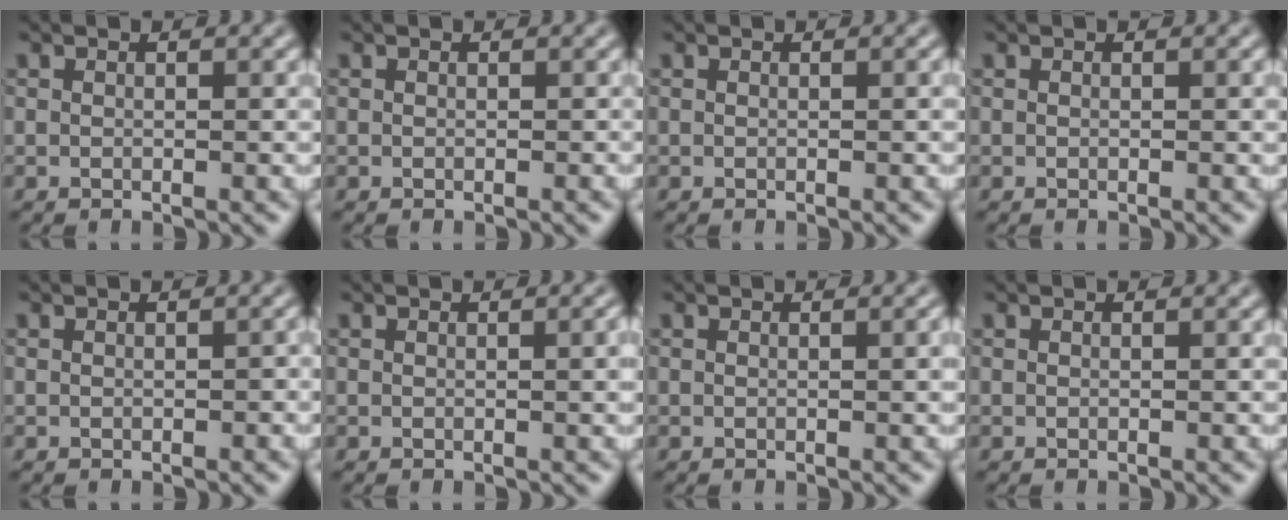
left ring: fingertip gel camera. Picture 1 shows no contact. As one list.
[{"total": 0.0}, {"total": 0.0}, {"total": 0.0}, {"total": 0.5, "force": [-0.2, 0.2, 0.4], "torque": [-0.009, 0.003, -0.001]}, {"total": 1.5, "force": [0.1, 0.4, 1.4], "torque": [-0.016, 0.003, 0.000]}, {"total": 1.1, "force": [0.1, 0.2, 1.1], "torque": [-0.013, 0.002, 0.000]}, {"total": 0.0}]